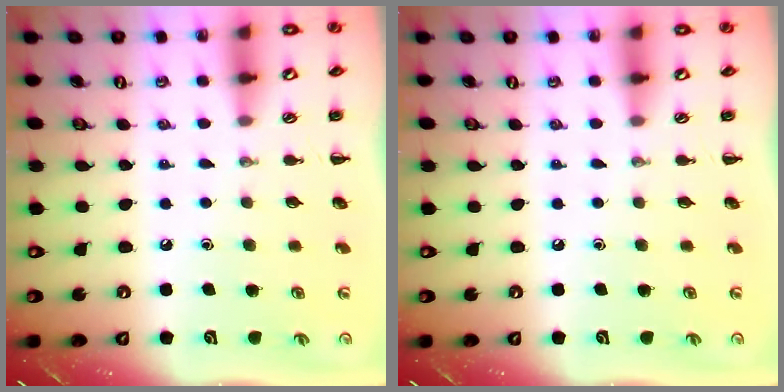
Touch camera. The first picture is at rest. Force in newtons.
{"total": 0.0}